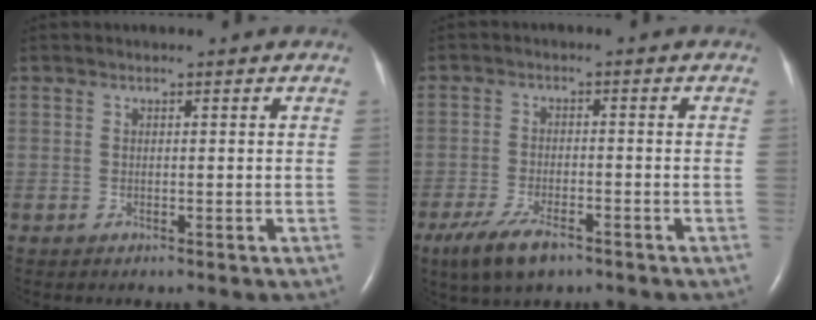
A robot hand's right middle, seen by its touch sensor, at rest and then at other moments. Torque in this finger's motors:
{"motor_torque": [0.86, -0.73, 0.36, 0.10]}